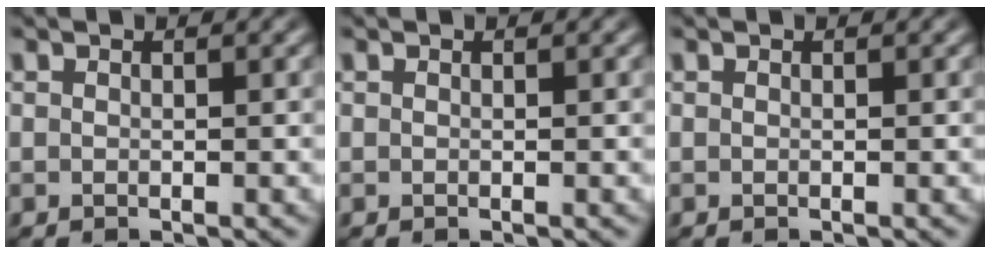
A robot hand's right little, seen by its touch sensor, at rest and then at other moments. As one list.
[{"total": 0.0}, {"total": 0.0}]